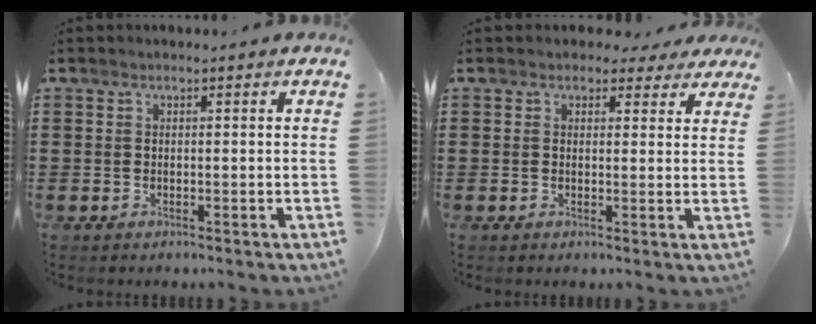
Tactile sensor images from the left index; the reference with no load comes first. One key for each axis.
{"total": 2.4, "fx": 1.9, "fy": 1.3, "fz": 0.6, "tx": -0.011, "ty": 0.004, "tz": 0.032}